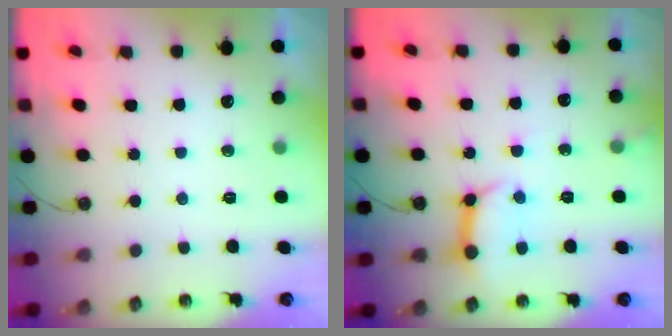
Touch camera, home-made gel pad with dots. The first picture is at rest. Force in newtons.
{"total": 10.4, "press": 10.3, "slide": 1.4}